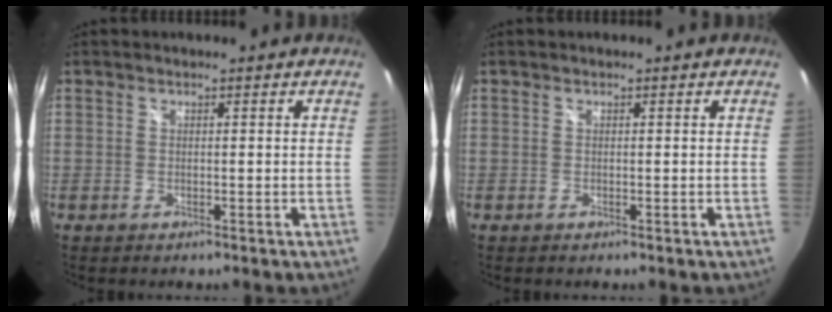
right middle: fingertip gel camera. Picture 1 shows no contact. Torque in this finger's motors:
{"motor_torque": [0.07, 0.00, -0.01, 0.01]}